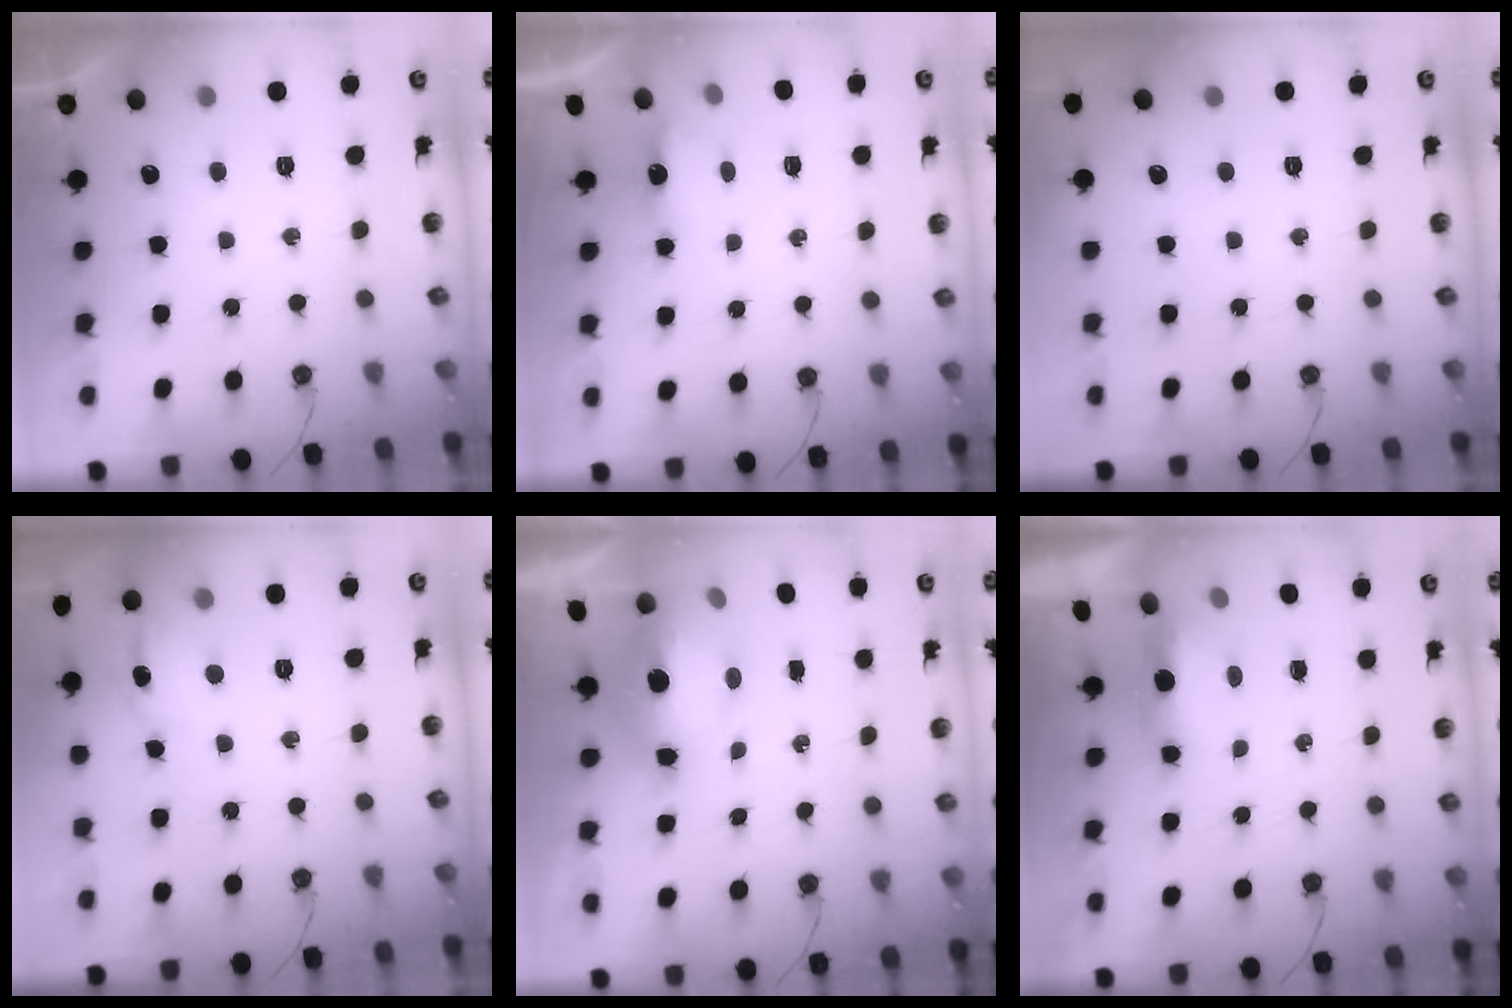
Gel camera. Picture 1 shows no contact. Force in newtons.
{"total": 3.2, "press": 3.2, "slide": 0.5}
{"total": 0.0}
{"total": 9.1, "press": 9.1, "slide": 0.9}
{"total": 10.6, "press": 10.5, "slide": 1.8}
{"total": 5.1, "press": 4.9, "slide": 1.2}